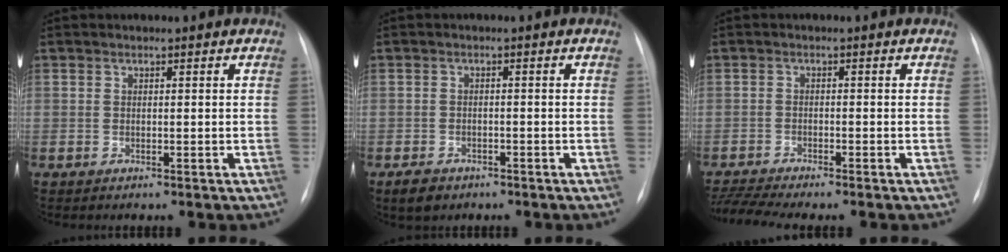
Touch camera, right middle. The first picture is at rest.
{"total": 3.1, "force": [-2.2, 1.9, 1.2], "torque": [-0.024, -0.001, -0.029]}
{"total": 5.9, "force": [-5.4, -0.7, 2.3], "torque": [-0.042, -0.012, -0.091]}